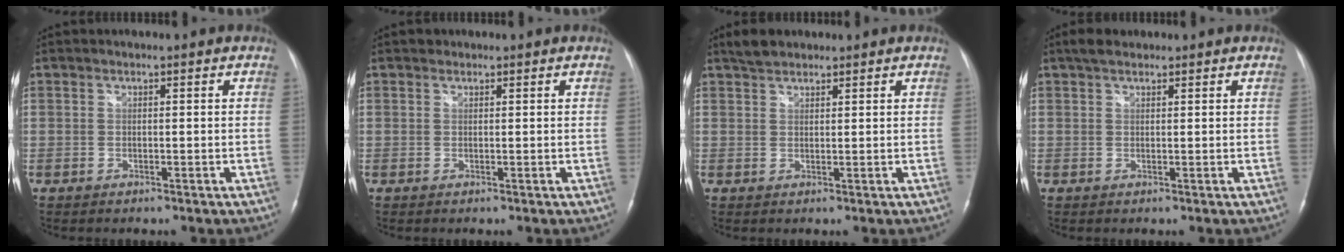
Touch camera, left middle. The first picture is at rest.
{"total": 0.7, "force": [0.6, 0.4, 0.0], "torque": [-0.003, 0.004, 0.009]}
{"total": 3.2, "force": [2.7, 1.3, 1.1], "torque": [-0.028, 0.011, 0.050]}
{"total": 2.6, "force": [2.0, 1.1, 1.2], "torque": [-0.027, 0.014, 0.035]}